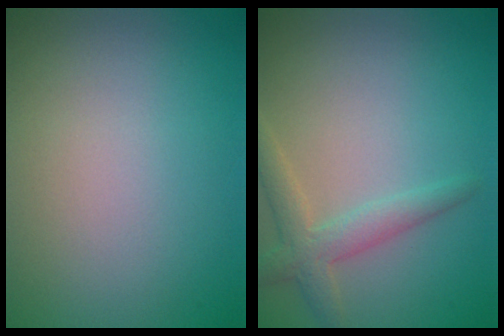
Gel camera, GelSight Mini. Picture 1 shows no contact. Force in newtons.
{"total": 2.8, "press": 2.8, "slide": 0.2}